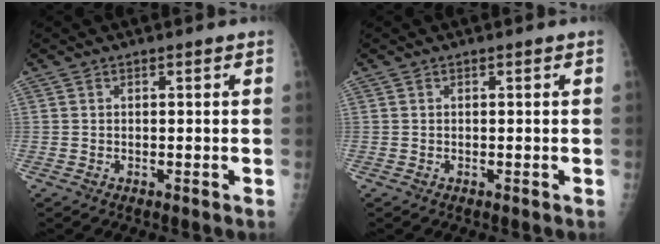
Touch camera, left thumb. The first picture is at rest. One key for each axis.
{"total": 0.0}